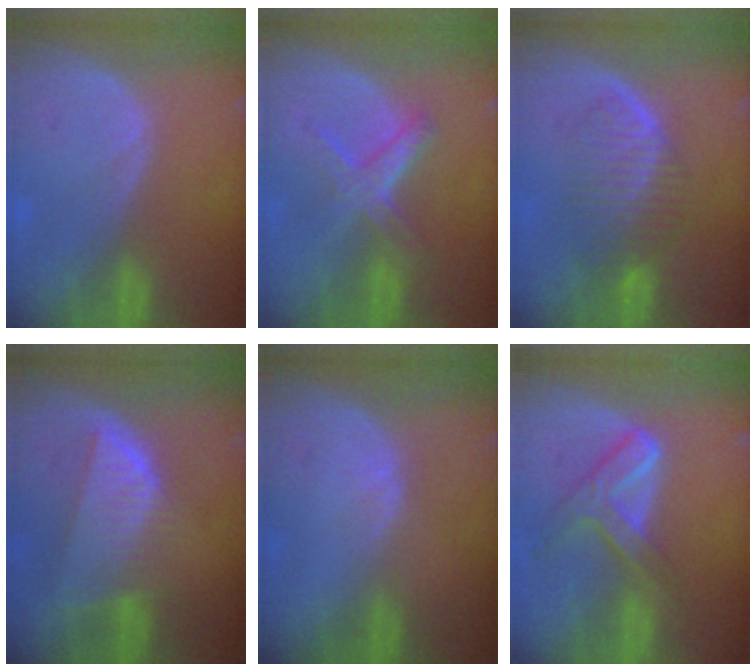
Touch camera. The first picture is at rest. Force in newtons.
{"total": 5.7, "press": 5.4, "slide": 1.7}
{"total": 6.5, "press": 6.3, "slide": 1.6}
{"total": 8.3, "press": 7.3, "slide": 3.9}
{"total": 1.2, "press": 0.9, "slide": 0.8}
{"total": 7.2, "press": 6.1, "slide": 3.8}